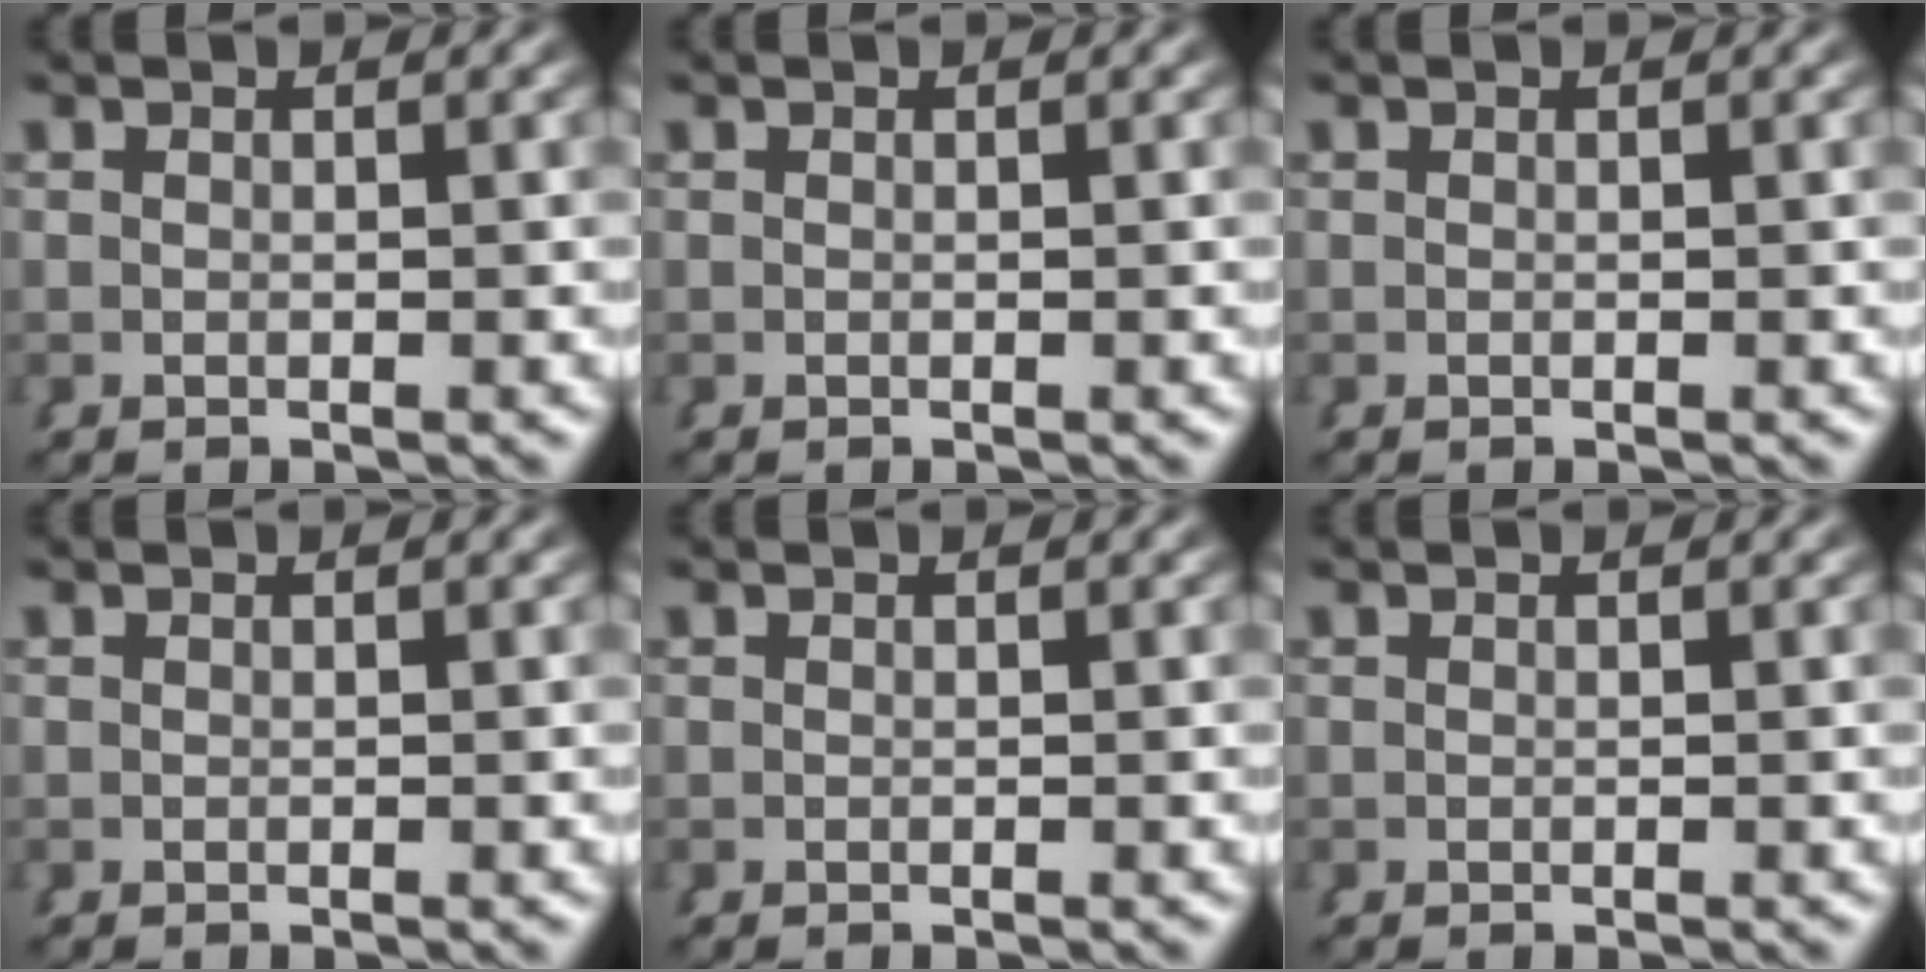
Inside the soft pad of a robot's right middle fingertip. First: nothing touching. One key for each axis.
{"total": 0.0}
{"total": 0.0}
{"total": 0.0}
{"total": 0.0}
{"total": 0.0}